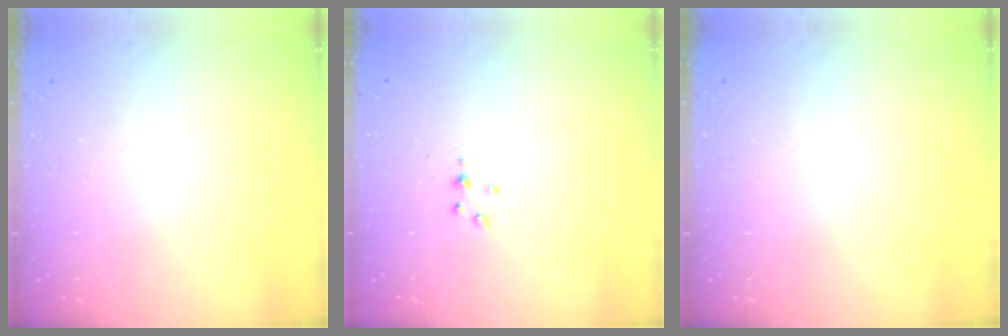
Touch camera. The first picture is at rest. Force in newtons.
{"total": 3.4, "press": 3.4, "slide": 0.5}
{"total": 0.0}